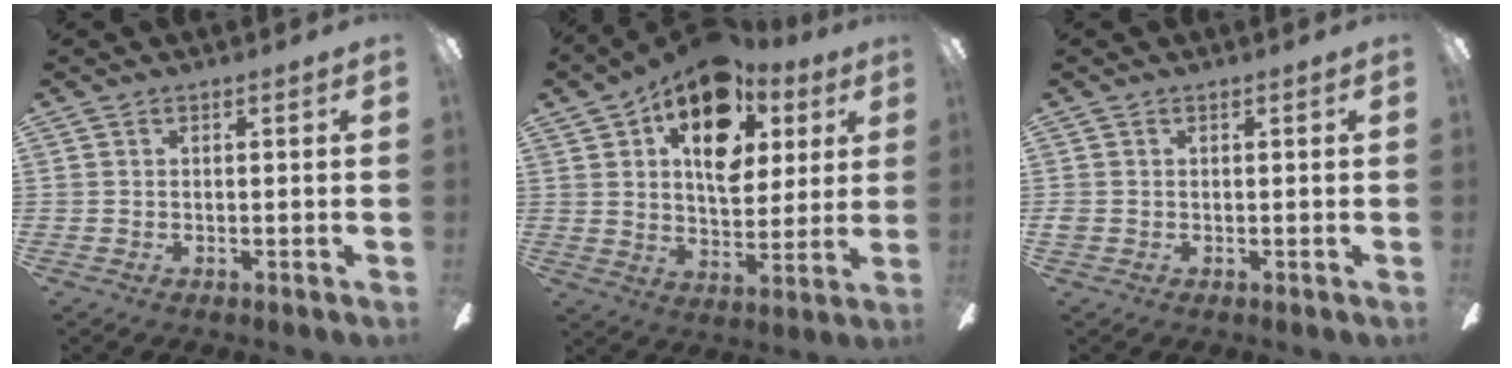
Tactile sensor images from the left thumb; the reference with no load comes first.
{"total": 17.2, "force": [8.8, 10.4, 10.5], "torque": [-0.161, -0.029, 0.157]}
{"total": 0.8, "force": [0.0, 0.7, 0.3], "torque": [-0.005, 0.004, -0.001]}